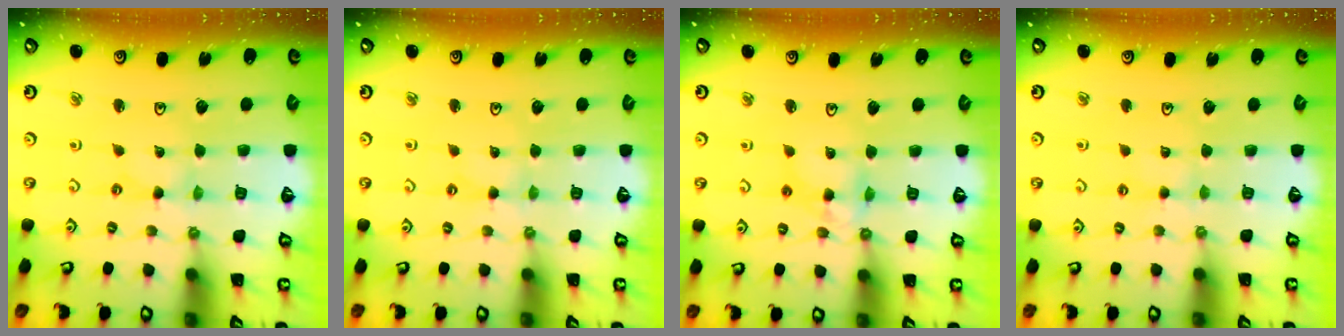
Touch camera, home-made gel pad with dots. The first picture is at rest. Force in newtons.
{"total": 1.1, "press": 1.0, "slide": 0.3}
{"total": 7.7, "press": 7.7, "slide": 0.7}
{"total": 2.0, "press": 2.0, "slide": 0.3}